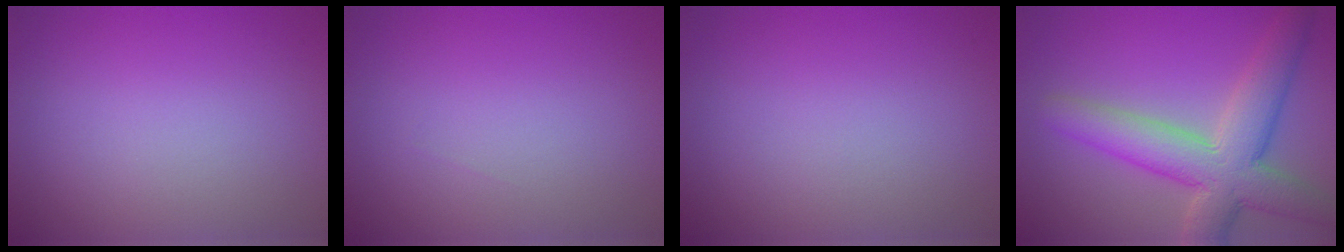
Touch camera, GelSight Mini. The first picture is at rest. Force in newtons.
{"total": 0.0}
{"total": 0.0}
{"total": 7.9, "press": 7.9, "slide": 0.6}